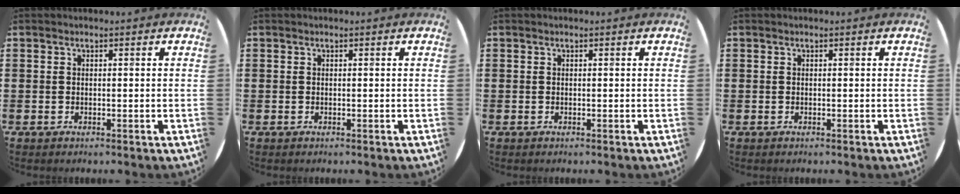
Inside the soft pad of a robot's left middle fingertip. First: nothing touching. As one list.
[{"total": 0.0}, {"total": 0.0}, {"total": 0.0}]